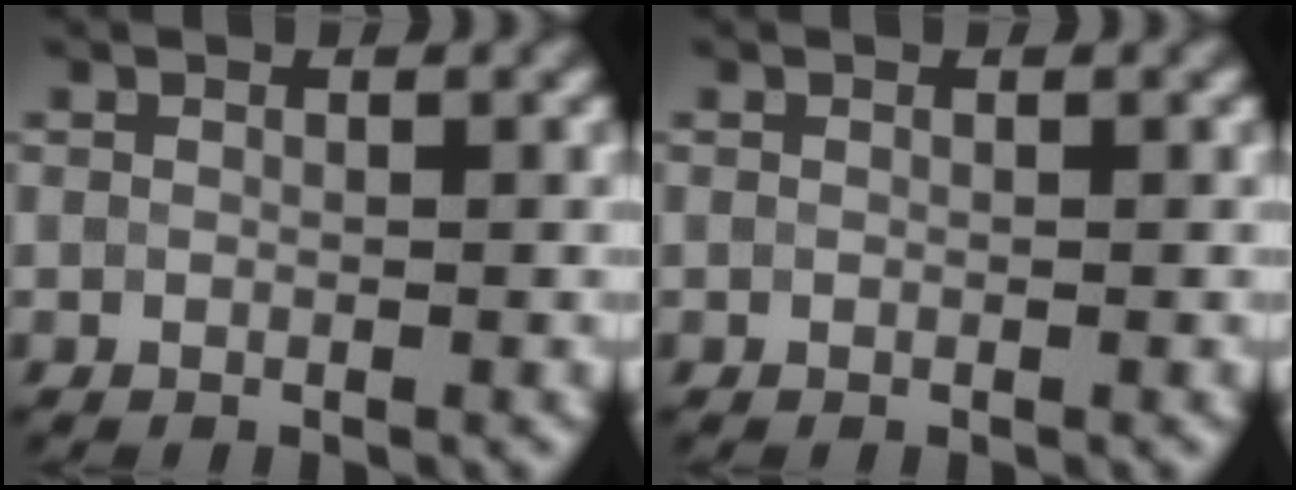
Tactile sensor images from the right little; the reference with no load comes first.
{"total": 0.0}